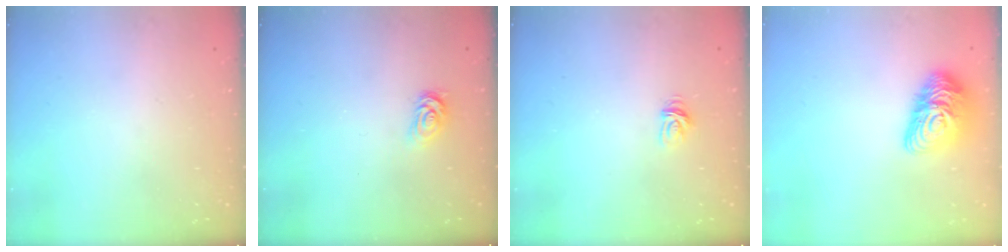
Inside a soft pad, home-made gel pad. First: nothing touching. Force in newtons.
{"total": 2.6, "press": 2.6, "slide": 0.4}
{"total": 3.5, "press": 3.4, "slide": 0.5}
{"total": 13.8, "press": 13.8, "slide": 0.9}